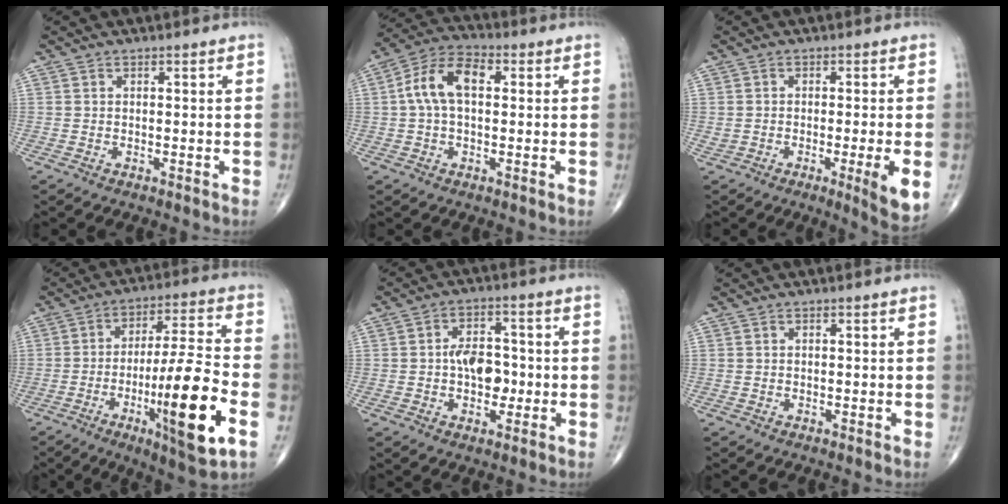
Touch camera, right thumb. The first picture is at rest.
{"total": 9.9, "force": [1.4, 5.6, 8.1], "torque": [-0.158, 0.032, 0.018]}
{"total": 6.7, "force": [-1.4, 1.0, 6.5], "torque": [-0.097, -0.014, -0.020]}
{"total": 19.5, "force": [-6.3, 2.9, 18.3], "torque": [-0.306, 0.011, -0.095]}
{"total": 7.7, "force": [-0.9, 5.0, 5.8], "torque": [-0.067, 0.016, -0.018]}
{"total": 0.0}